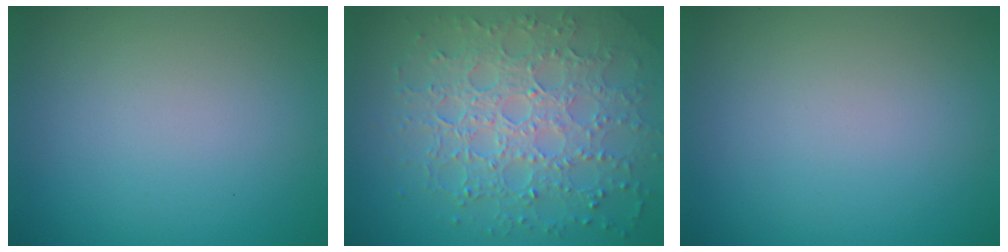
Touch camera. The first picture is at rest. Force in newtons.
{"total": 8.0, "press": 5.6, "slide": 5.7}
{"total": 0.0}